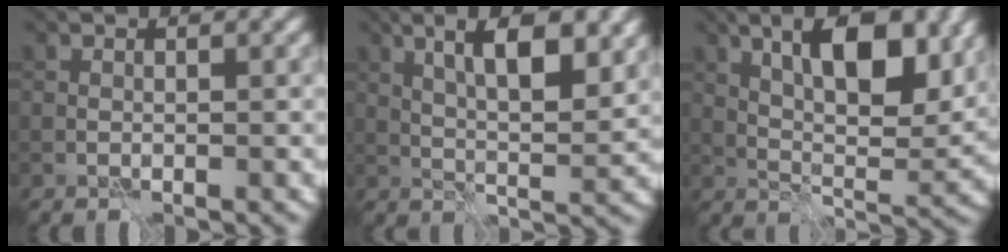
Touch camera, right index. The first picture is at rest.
{"total": 7.3, "force": [2.9, 2.2, 6.3], "torque": [-0.102, 0.001, 0.051]}
{"total": 8.9, "force": [3.7, 3.6, 7.3], "torque": [-0.114, 0.001, 0.064]}